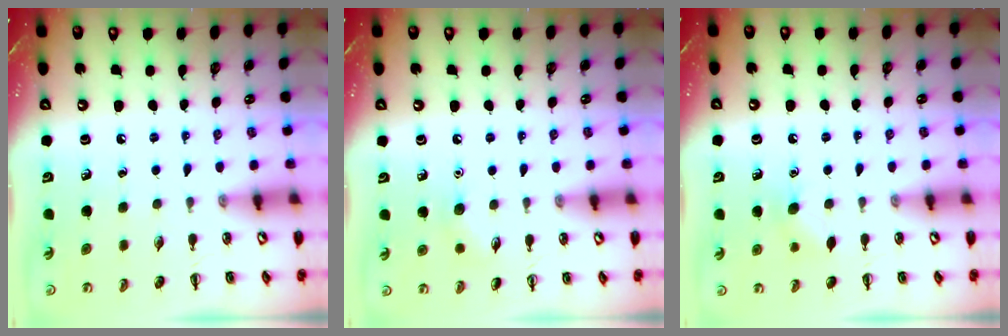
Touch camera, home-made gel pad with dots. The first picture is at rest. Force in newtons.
{"total": 6.0, "press": 5.7, "slide": 1.8}
{"total": 4.9, "press": 4.8, "slide": 1.2}